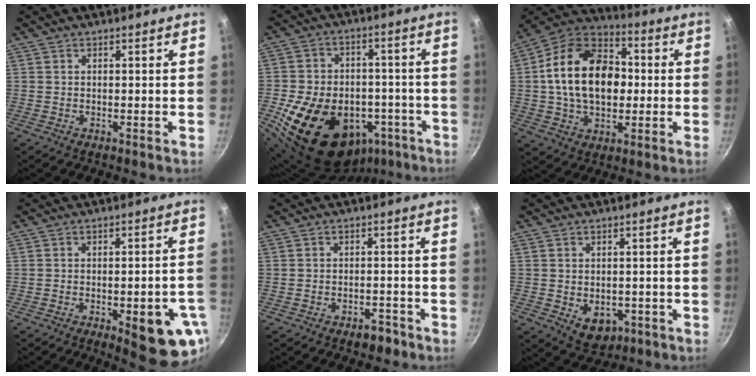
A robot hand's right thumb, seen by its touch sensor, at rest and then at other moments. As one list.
[{"total": 23.8, "force": [-9.4, 16.6, 14.1], "torque": [-0.214, 0.050, -0.123]}, {"total": 20.6, "force": [1.0, 14.1, 15.0], "torque": [-0.222, 0.029, 0.004]}, {"total": 13.3, "force": [-4.8, 4.5, 11.6], "torque": [-0.115, 0.014, -0.055]}, {"total": 3.6, "force": [-2.4, 1.9, 1.9], "torque": [-0.016, 0.025, -0.024]}, {"total": 6.1, "force": [-1.7, 4.5, 3.9], "torque": [-0.035, 0.002, -0.011]}]